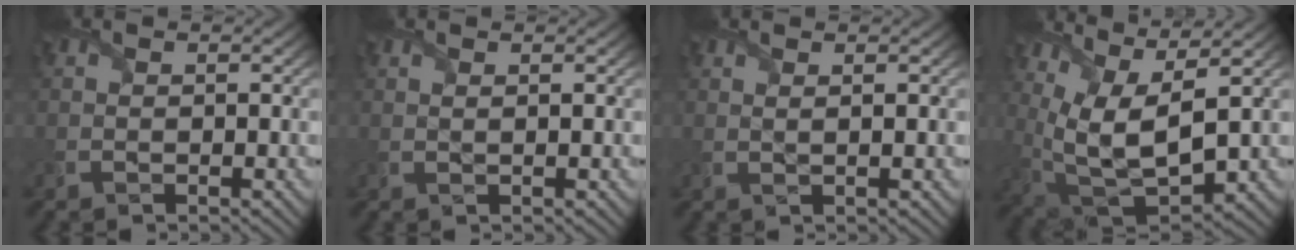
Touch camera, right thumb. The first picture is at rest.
{"total": 0.7, "force": [0.4, 0.0, 0.5], "torque": [-0.015, 0.003, 0.005]}
{"total": 1.3, "force": [0.6, 0.2, 1.1], "torque": [-0.021, 0.001, 0.007]}
{"total": 13.5, "force": [4.8, 6.1, 11.1], "torque": [-0.251, 0.006, 0.096]}